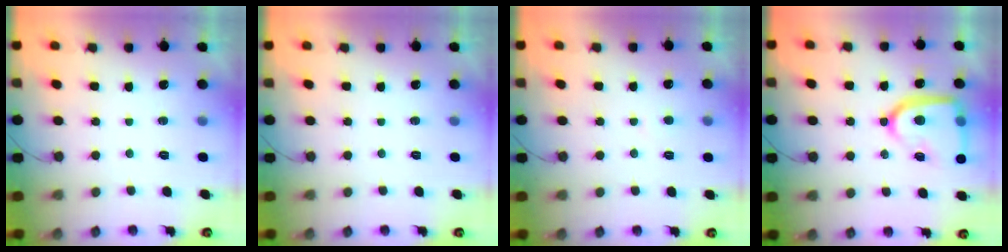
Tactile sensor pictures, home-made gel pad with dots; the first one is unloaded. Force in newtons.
{"total": 0.0}
{"total": 2.5, "press": 2.4, "slide": 0.3}
{"total": 19.2, "press": 19.1, "slide": 1.7}